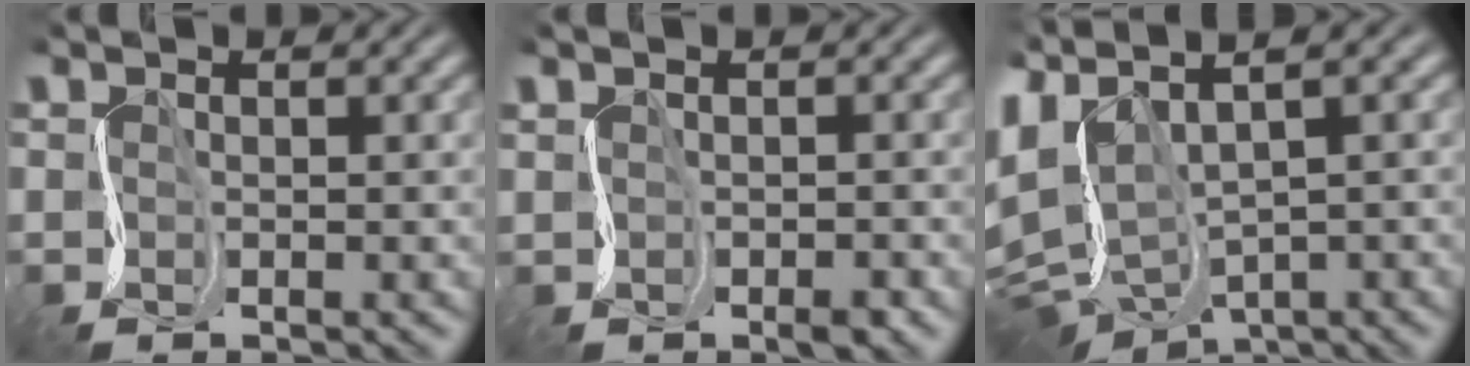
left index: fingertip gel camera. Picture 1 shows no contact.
{"total": 1.7, "force": [-0.6, 0.9, 1.3], "torque": [-0.020, -0.005, -0.006]}
{"total": 9.4, "force": [1.5, 5.0, 7.8], "torque": [-0.193, -0.003, 0.051]}